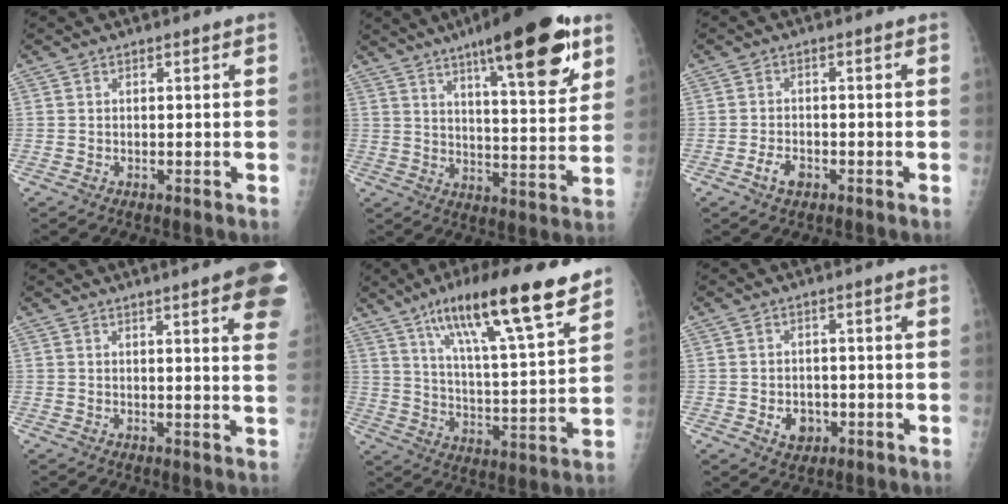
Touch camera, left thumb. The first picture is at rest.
{"total": 20.4, "force": [11.9, 4.9, 15.8], "torque": [-0.204, -0.051, 0.175]}
{"total": 3.1, "force": [-1.5, 1.9, 1.8], "torque": [-0.030, 0.008, -0.025]}
{"total": 13.5, "force": [7.5, 2.4, 11.0], "torque": [-0.118, -0.018, 0.077]}
{"total": 21.8, "force": [14.1, 3.7, 16.2], "torque": [-0.244, -0.051, 0.231]}
{"total": 4.0, "force": [-1.0, 3.3, 2.0], "torque": [-0.013, 0.003, -0.007]}